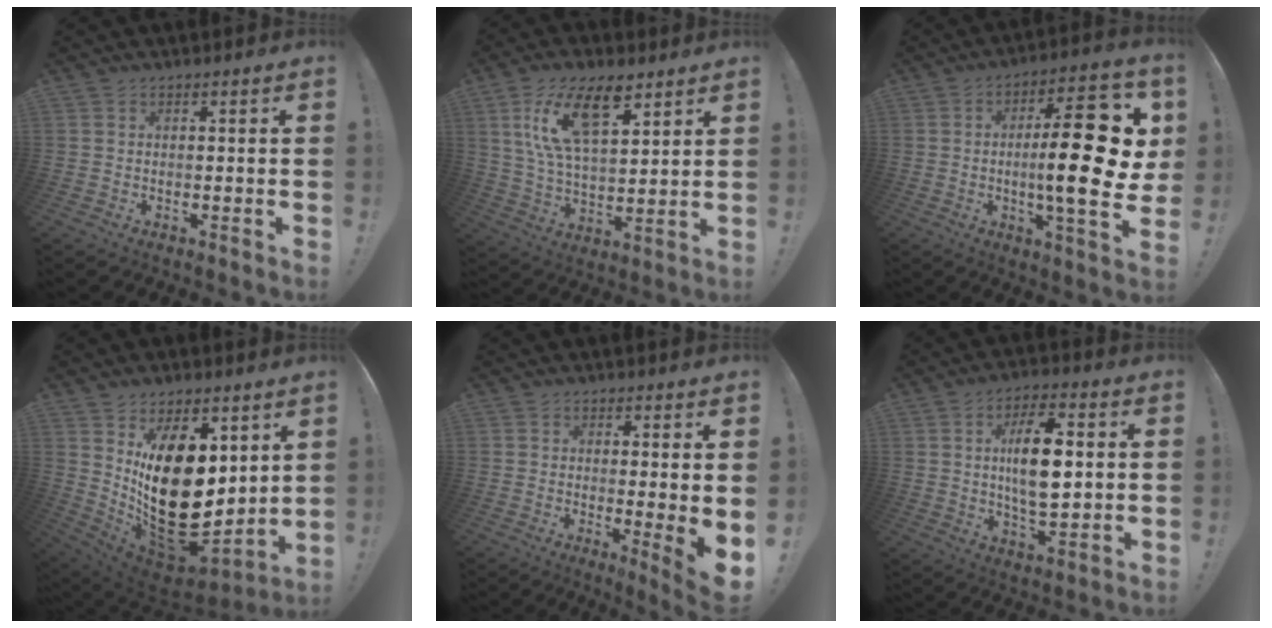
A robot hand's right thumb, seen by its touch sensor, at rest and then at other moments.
{"total": 16.2, "force": [8.6, 7.2, 11.6], "torque": [-0.224, -0.028, 0.150]}
{"total": 22.9, "force": [0.2, 5.8, 22.2], "torque": [-0.340, -0.005, -0.001]}
{"total": 24.8, "force": [1.9, 14.7, 19.9], "torque": [-0.337, -0.039, 0.056]}
{"total": 5.4, "force": [0.9, 0.0, 5.4], "torque": [-0.067, -0.029, 0.017]}
{"total": 13.9, "force": [2.1, 7.4, 11.5], "torque": [-0.184, 0.003, 0.033]}